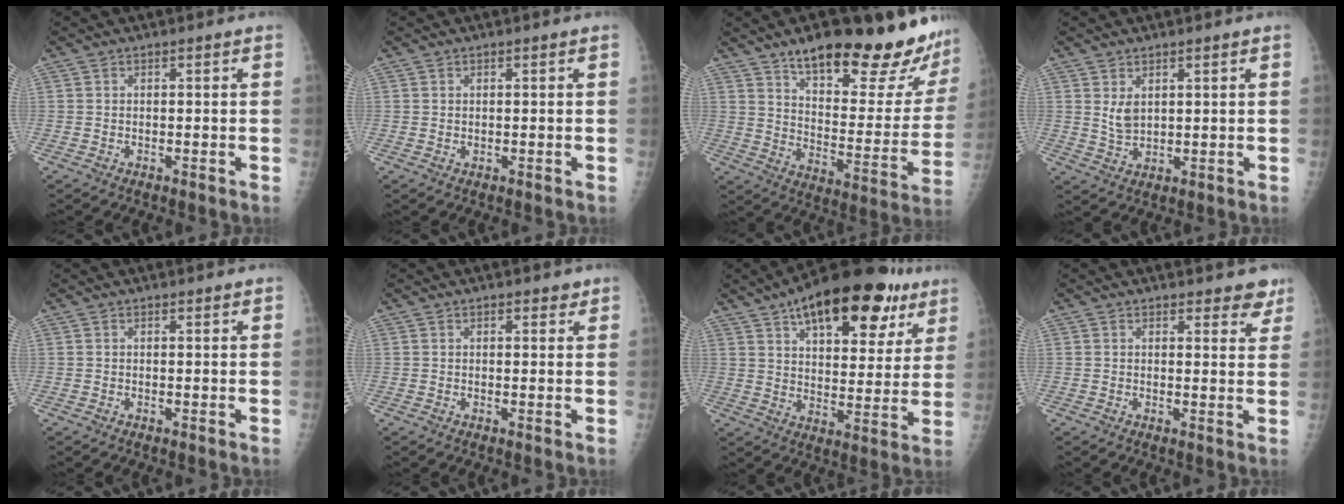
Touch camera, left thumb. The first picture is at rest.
{"total": 0.8, "force": [0.3, 0.4, 0.5], "torque": [-0.006, -0.002, 0.006]}
{"total": 26.3, "force": [19.4, 7.2, 16.3], "torque": [-0.188, -0.098, 0.276]}
{"total": 3.9, "force": [1.6, 2.2, 2.7], "torque": [-0.042, -0.015, 0.038]}
{"total": 0.5, "force": [0.4, 0.2, 0.3], "torque": [-0.006, -0.002, 0.006]}
{"total": 2.2, "force": [1.5, 1.1, 1.2], "torque": [-0.003, -0.006, 0.016]}
{"total": 24.6, "force": [14.0, 11.0, 17.0], "torque": [-0.218, -0.017, 0.207]}
{"total": 4.5, "force": [3.7, 1.9, 1.7], "torque": [0.012, -0.021, 0.037]}